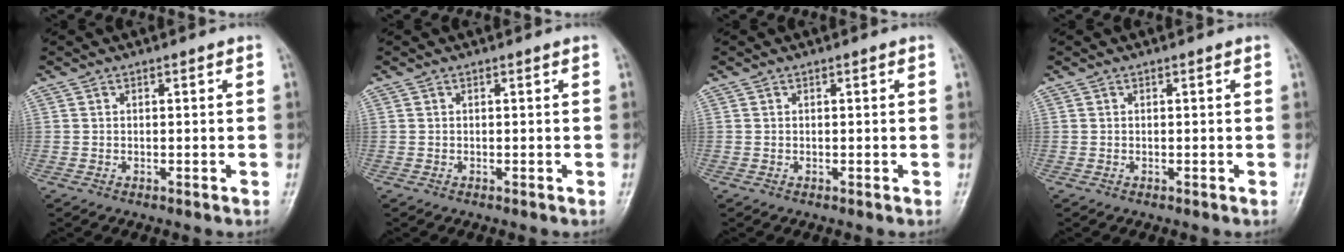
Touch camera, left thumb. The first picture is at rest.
{"total": 0.0}
{"total": 0.0}
{"total": 0.0}